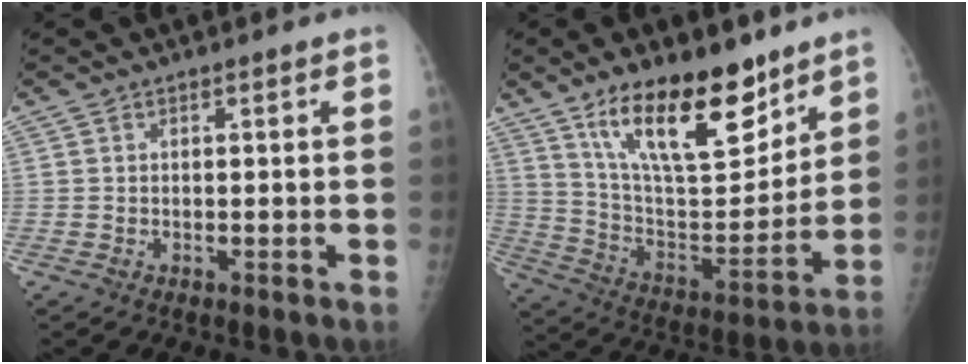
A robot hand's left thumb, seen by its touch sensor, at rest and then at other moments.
{"total": 20.8, "force": [13.6, 8.1, 13.5], "torque": [-0.178, -0.079, 0.243]}